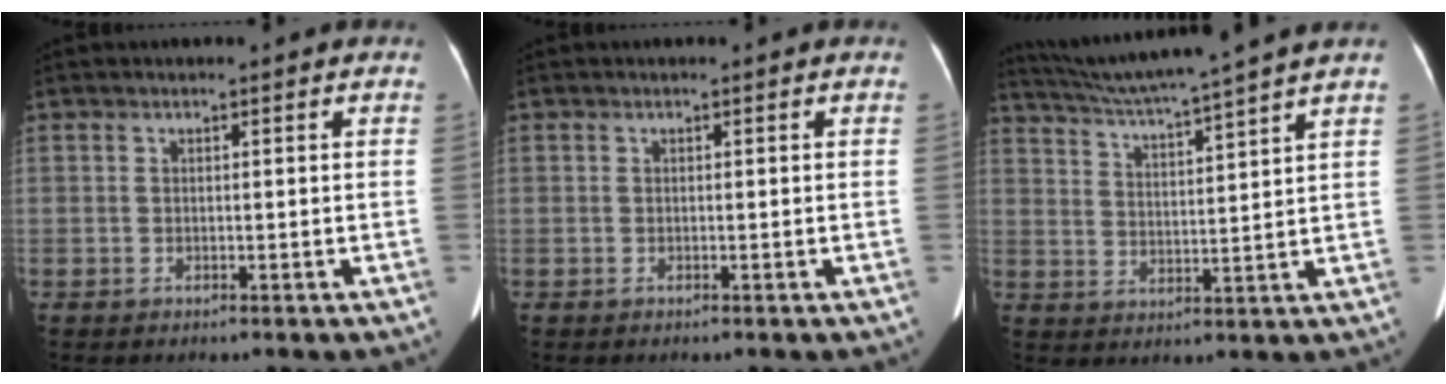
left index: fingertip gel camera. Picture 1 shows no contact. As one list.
[{"total": 0.0}, {"total": 13.9, "force": [12.2, -2.3, 6.4], "torque": [-0.116, -0.004, 0.189]}]